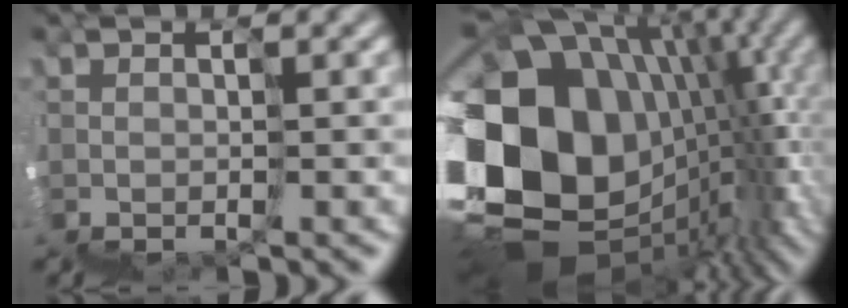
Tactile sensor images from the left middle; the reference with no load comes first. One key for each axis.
{"total": 14.3, "fx": -0.9, "fy": 12.1, "fz": 7.5, "tx": -0.174, "ty": 0.003, "tz": 0.011}